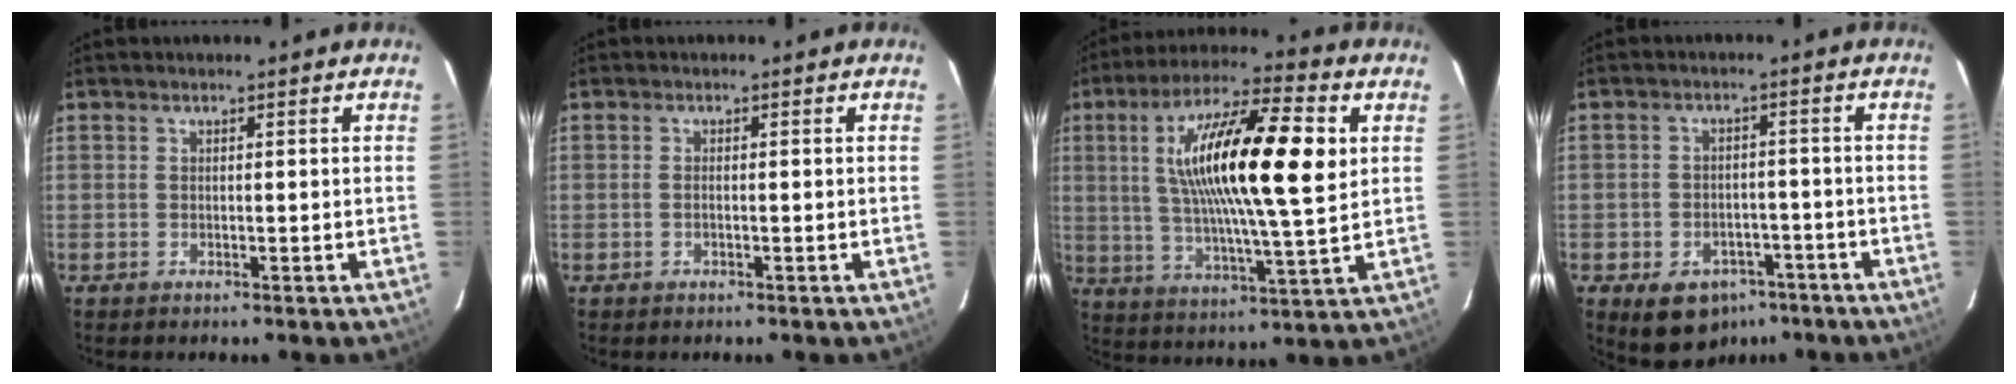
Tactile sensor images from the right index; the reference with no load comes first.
{"total": 0.7, "force": [-0.2, 0.3, 0.6], "torque": [-0.013, 0.001, -0.005]}
{"total": 21.2, "force": [5.0, 4.1, 20.1], "torque": [-0.359, 0.019, 0.081]}
{"total": 10.0, "force": [-5.9, 7.1, 3.9], "torque": [-0.083, 0.018, -0.061]}